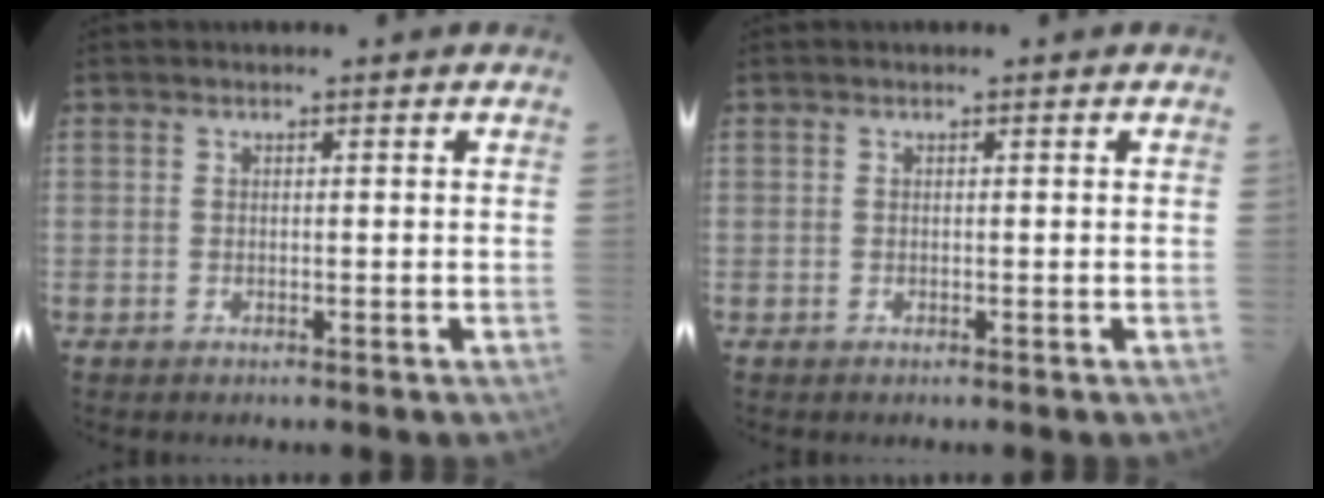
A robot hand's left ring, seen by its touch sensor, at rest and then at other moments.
{"total": 0.0}